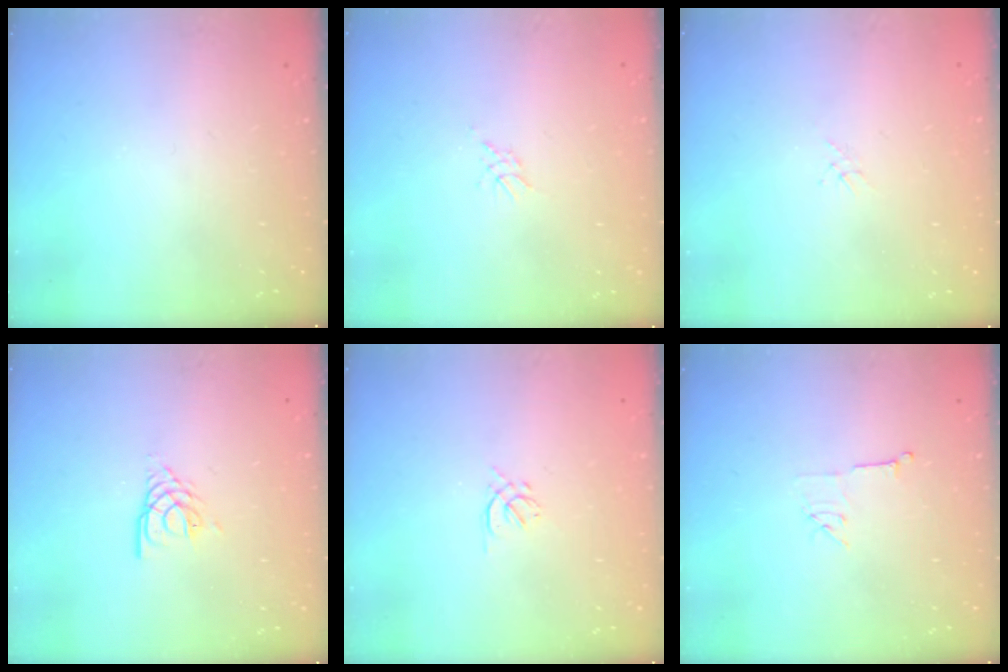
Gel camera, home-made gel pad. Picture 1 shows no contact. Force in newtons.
{"total": 2.1, "press": 2.1, "slide": 0.5}
{"total": 1.3, "press": 1.2, "slide": 0.3}
{"total": 3.3, "press": 3.2, "slide": 0.4}
{"total": 1.6, "press": 1.5, "slide": 0.6}
{"total": 6.0, "press": 6.0, "slide": 0.5}